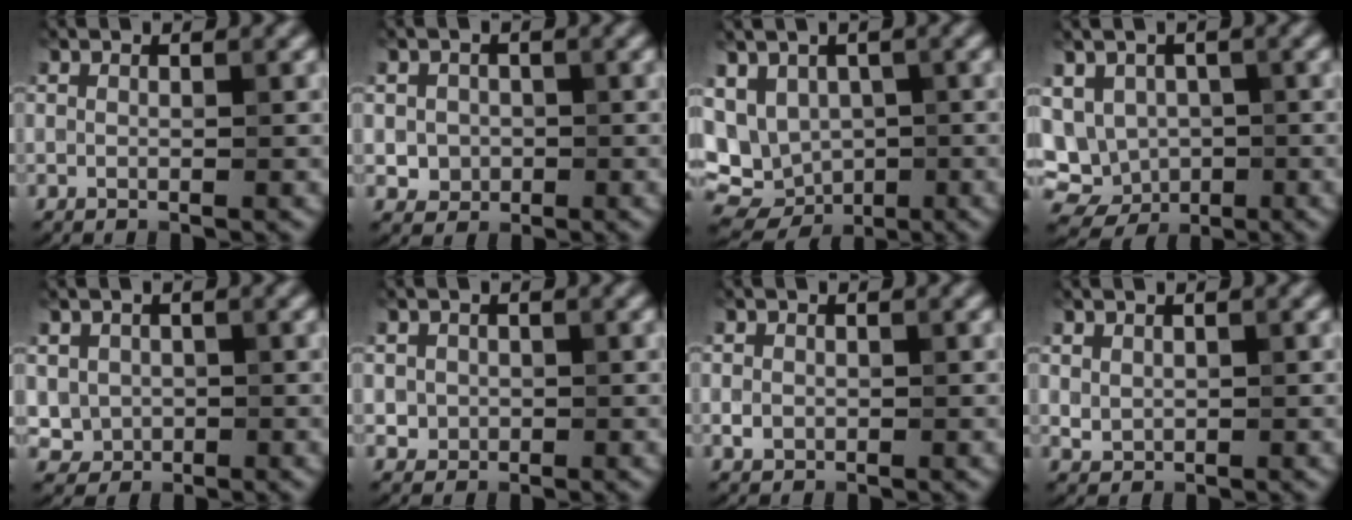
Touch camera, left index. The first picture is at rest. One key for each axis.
{"total": 2.1, "fx": -0.2, "fy": 2.0, "fz": 0.6, "tx": -0.002, "ty": -0.005, "tz": -0.004}
{"total": 7.8, "fx": -0.9, "fy": 6.4, "fz": 4.4, "tx": -0.071, "ty": -0.001, "tz": -0.003}
{"total": 8.6, "fx": -1.0, "fy": 7.6, "fz": 4.0, "tx": -0.062, "ty": 0.006, "tz": -0.027}
{"total": 2.4, "fx": 0.1, "fy": 2.3, "fz": 0.7, "tx": -0.011, "ty": -0.007, "tz": 0.005}
{"total": 1.4, "fx": -0.1, "fy": 1.4, "fz": 0.2, "tx": 0.007, "ty": -0.006, "tz": 0.000}
{"total": 1.2, "fx": -0.2, "fy": 1.1, "fz": 0.5, "tx": -0.006, "ty": -0.005, "tz": -0.006}
{"total": 1.1, "fx": 0.5, "fy": 0.9, "fz": 0.4, "tx": -0.008, "ty": -0.004, "tz": 0.014}